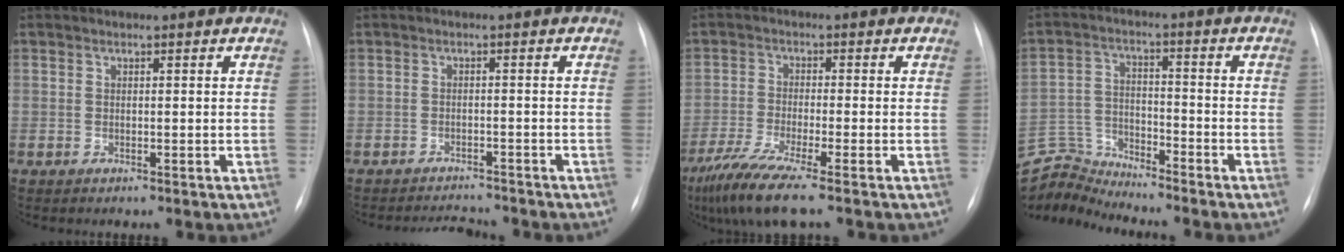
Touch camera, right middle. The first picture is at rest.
{"total": 4.2, "force": [-4.1, 0.4, 0.2], "torque": [-0.004, -0.004, -0.062]}
{"total": 8.5, "force": [-6.2, -0.4, 5.9], "torque": [-0.114, -0.028, -0.112]}
{"total": 7.7, "force": [-7.5, -0.9, -1.5], "torque": [0.020, 0.013, -0.142]}